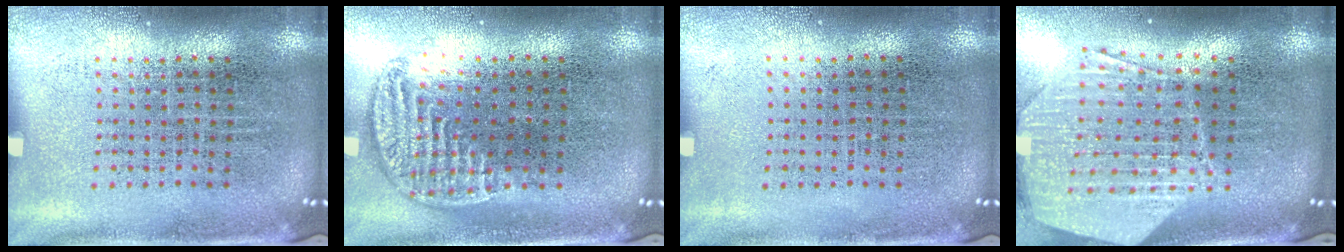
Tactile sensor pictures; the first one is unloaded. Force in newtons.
{"total": 1.2, "press": 1.1, "slide": 0.5}
{"total": 0.0}
{"total": 3.0, "press": 2.4, "slide": 1.8}